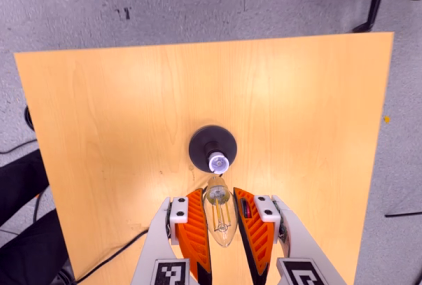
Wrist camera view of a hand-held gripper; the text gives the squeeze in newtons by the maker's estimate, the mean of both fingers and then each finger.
{"total": 12.1, "left": 12.0, "right": 12.3}